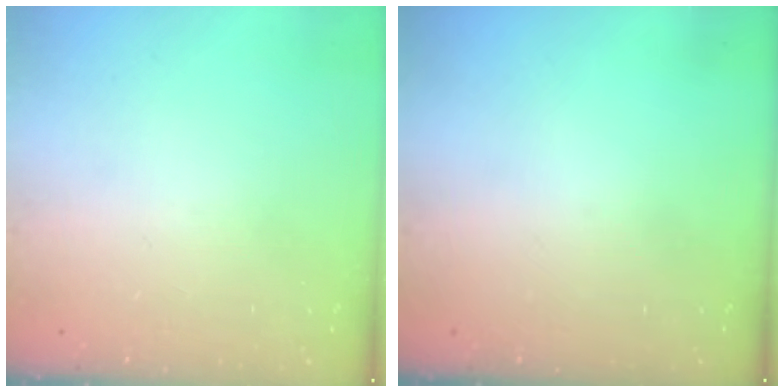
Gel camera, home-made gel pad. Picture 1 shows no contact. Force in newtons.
{"total": 0.0}